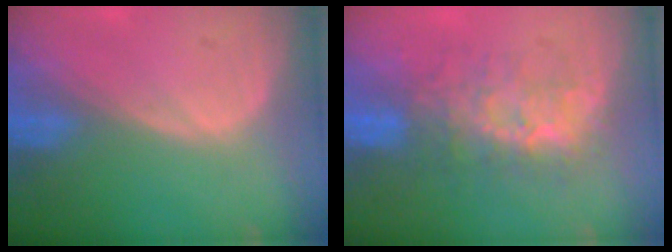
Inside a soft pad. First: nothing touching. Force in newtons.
{"total": 7.6, "press": 7.3, "slide": 2.3}